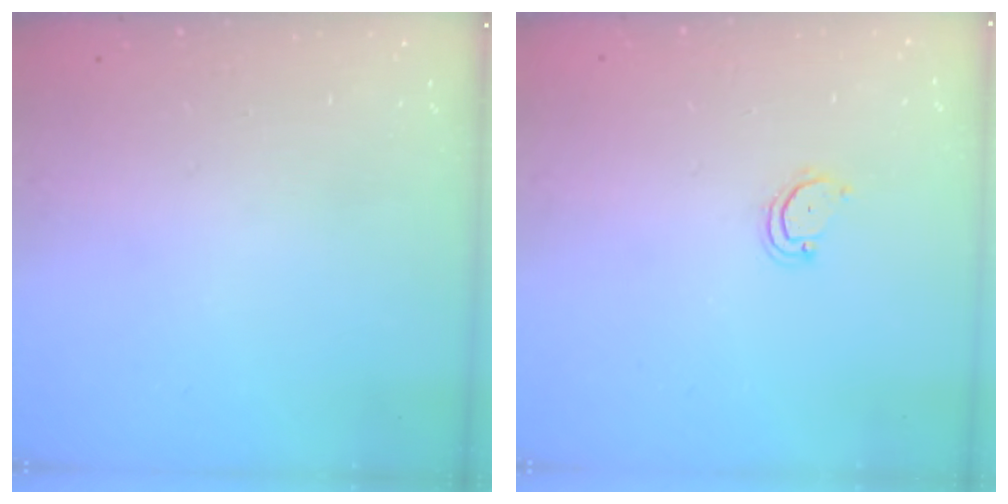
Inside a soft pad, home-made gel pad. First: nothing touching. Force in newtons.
{"total": 3.3, "press": 3.3, "slide": 0.2}